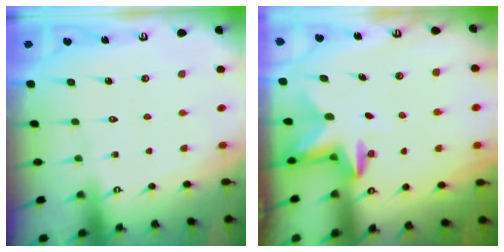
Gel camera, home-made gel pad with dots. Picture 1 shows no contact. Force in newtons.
{"total": 2.7, "press": 2.6, "slide": 0.6}